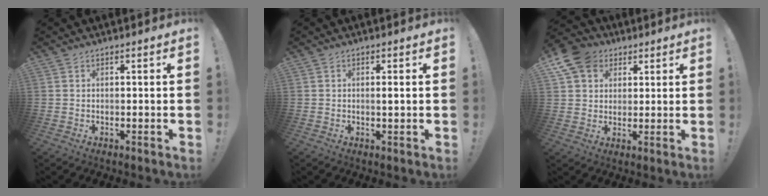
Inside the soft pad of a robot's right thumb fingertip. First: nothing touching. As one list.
[{"total": 1.3, "force": [0.1, 0.1, 1.3], "torque": [-0.015, -0.004, -0.003]}, {"total": 10.2, "force": [4.6, 8.1, 4.0], "torque": [-0.078, -0.017, 0.094]}]